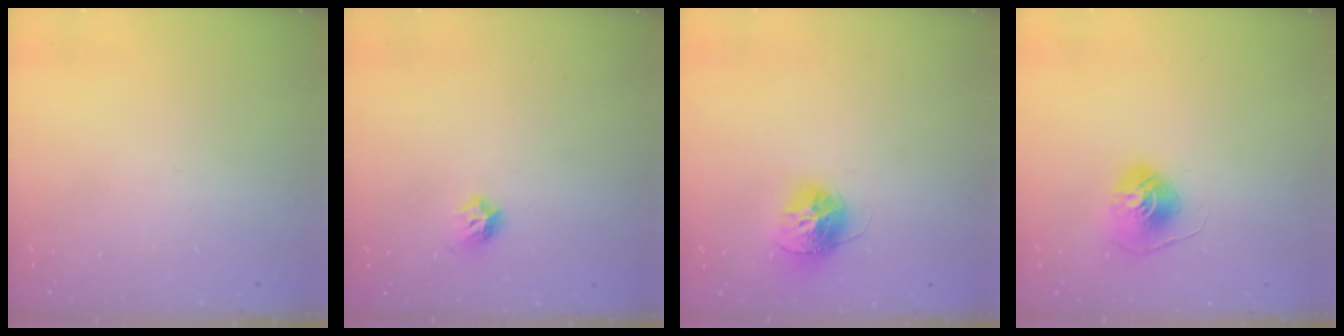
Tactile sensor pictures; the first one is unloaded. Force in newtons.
{"total": 4.3, "press": 4.2, "slide": 1.2}
{"total": 13.4, "press": 13.4, "slide": 1.2}
{"total": 7.8, "press": 7.8, "slide": 0.3}